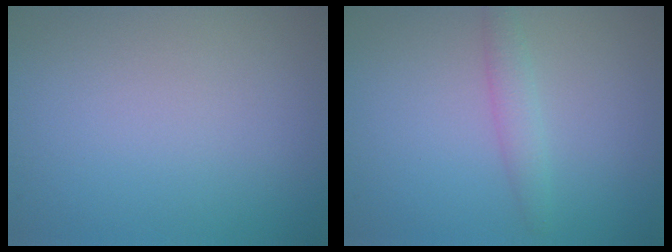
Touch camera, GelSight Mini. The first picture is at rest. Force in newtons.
{"total": 1.7, "press": 1.7, "slide": 0.0}